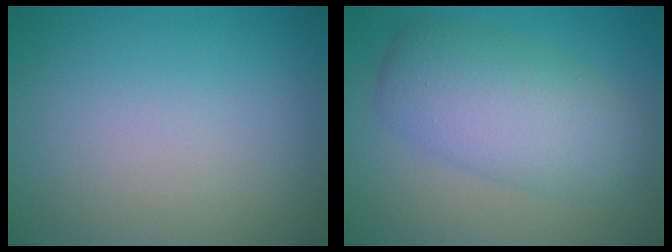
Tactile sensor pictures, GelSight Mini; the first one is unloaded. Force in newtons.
{"total": 6.3, "press": 6.3, "slide": 0.2}